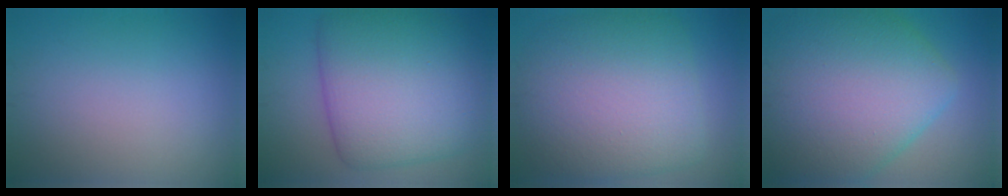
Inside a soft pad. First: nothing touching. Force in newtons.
{"total": 11.1, "press": 11.1, "slide": 0.3}
{"total": 11.6, "press": 11.6, "slide": 0.3}
{"total": 13.7, "press": 13.7, "slide": 0.6}